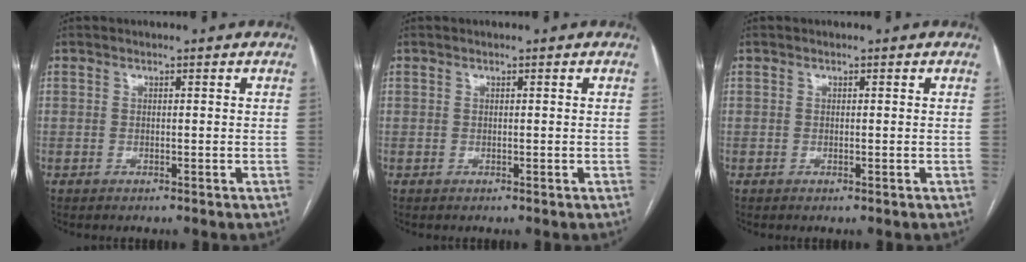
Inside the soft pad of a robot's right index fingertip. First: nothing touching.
{"total": 0.0}
{"total": 0.0}